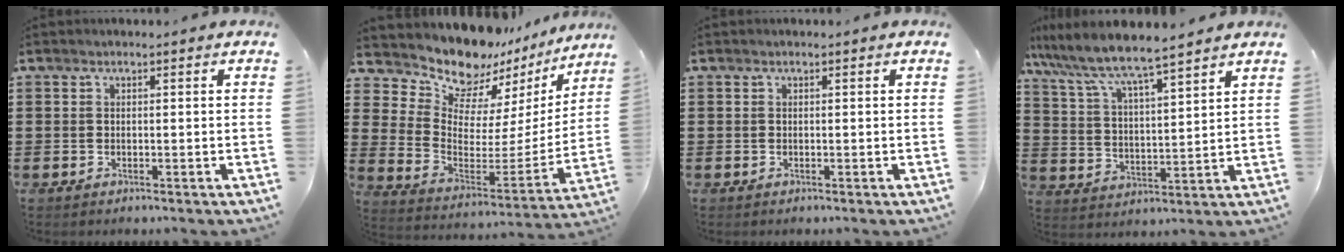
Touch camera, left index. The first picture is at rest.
{"total": 10.5, "force": [9.7, 3.7, 1.9], "torque": [-0.072, -0.081, 0.169]}
{"total": 0.0}
{"total": 6.2, "force": [5.7, 0.1, 2.4], "torque": [-0.073, -0.035, 0.093]}